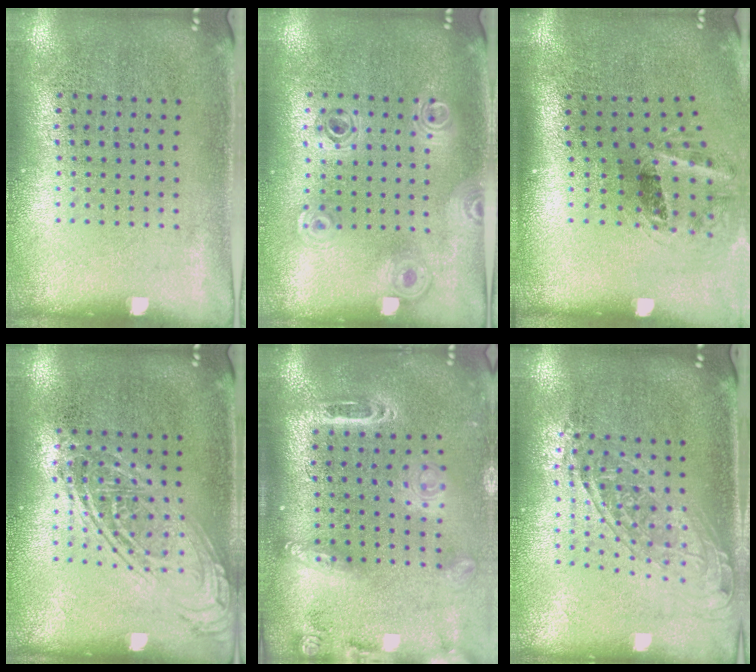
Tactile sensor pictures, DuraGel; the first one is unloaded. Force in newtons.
{"total": 0.5, "press": 0.5, "slide": 0.1}
{"total": 1.6, "press": 1.1, "slide": 1.1}
{"total": 2.5, "press": 2.5, "slide": 0.2}
{"total": 2.5, "press": 1.8, "slide": 1.7}
{"total": 1.5, "press": 1.2, "slide": 0.9}